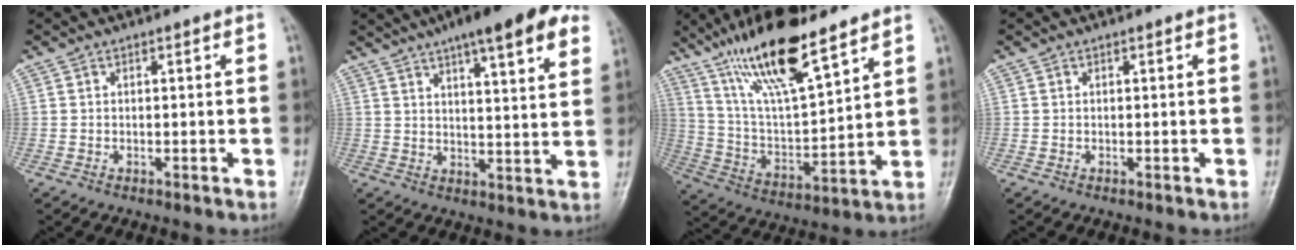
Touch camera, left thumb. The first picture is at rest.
{"total": 18.2, "force": [11.5, 4.2, 13.5], "torque": [-0.177, -0.014, 0.150]}
{"total": 18.8, "force": [13.0, 4.7, 12.8], "torque": [-0.210, -0.056, 0.246]}
{"total": 0.0}